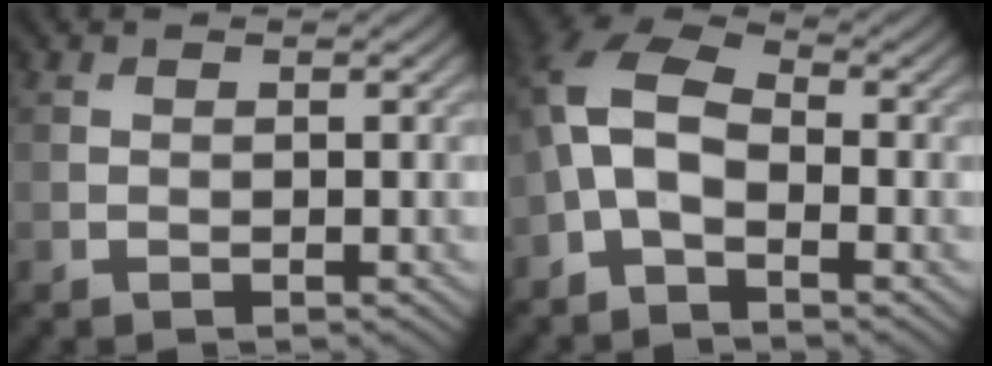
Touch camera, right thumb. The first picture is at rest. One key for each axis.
{"total": 7.7, "fx": -1.4, "fy": 4.5, "fz": 6.2, "tx": -0.142, "ty": 0.015, "tz": -0.046}